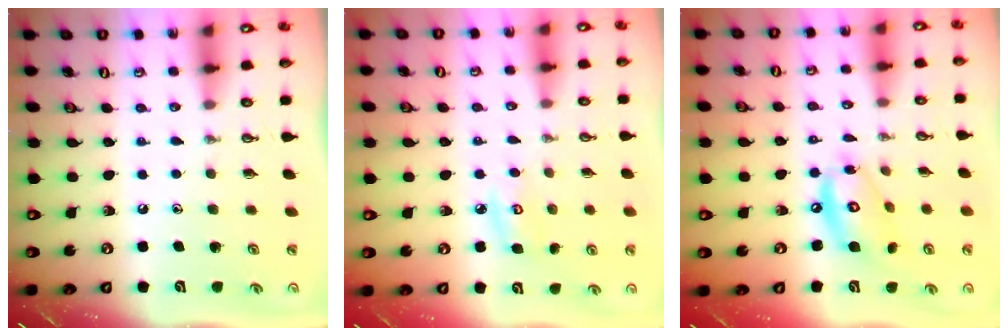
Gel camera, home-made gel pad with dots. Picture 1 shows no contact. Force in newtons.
{"total": 6.3, "press": 6.3, "slide": 0.5}
{"total": 12.5, "press": 12.5, "slide": 0.9}